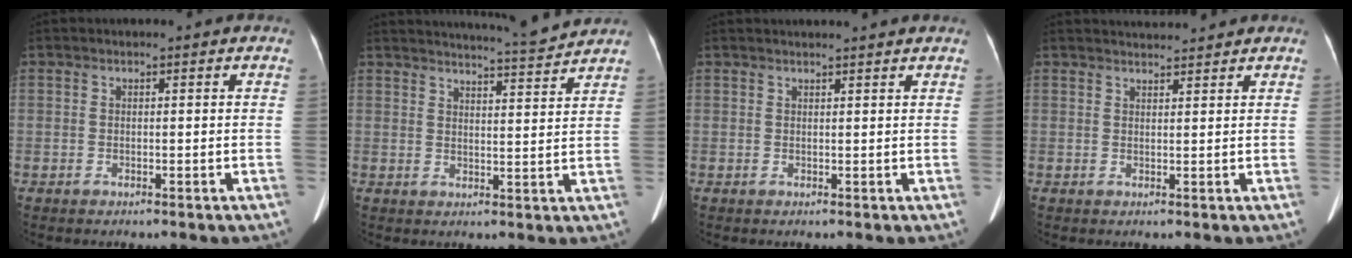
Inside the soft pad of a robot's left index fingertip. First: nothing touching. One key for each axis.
{"total": 8.8, "fx": 8.5, "fy": -1.3, "fz": 2.0, "tx": -0.040, "ty": -0.013, "tz": 0.115}
{"total": 4.8, "fx": 4.5, "fy": -0.3, "fz": 1.5, "tx": -0.020, "ty": 0.022, "tz": 0.048}
{"total": 3.4, "fx": 3.4, "fy": -0.1, "fz": 0.3, "tx": -0.012, "ty": 0.017, "tz": 0.051}